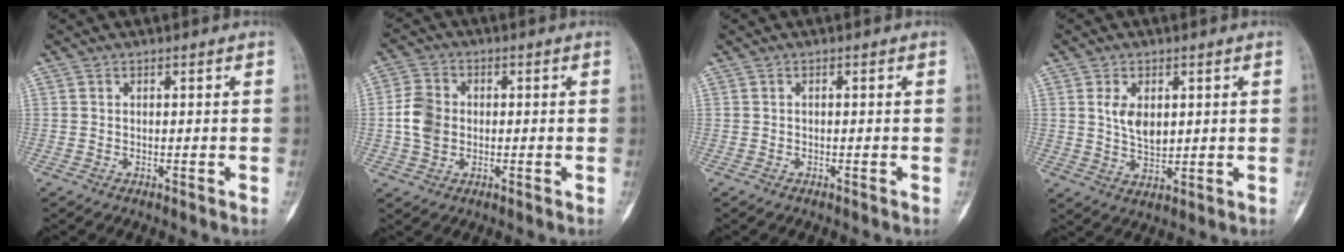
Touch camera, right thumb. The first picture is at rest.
{"total": 6.8, "force": [-0.2, 5.5, 4.1], "torque": [-0.069, 0.009, -0.010]}
{"total": 0.0}
{"total": 6.2, "force": [1.5, 3.7, 4.6], "torque": [-0.065, -0.012, 0.034]}